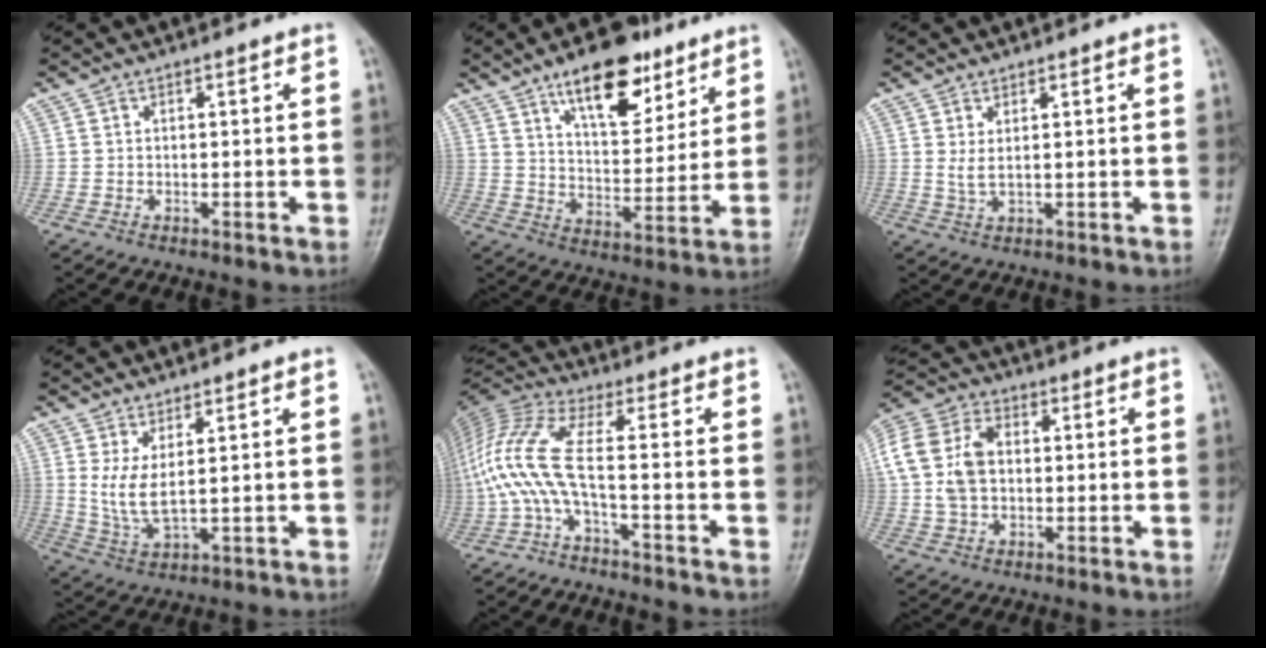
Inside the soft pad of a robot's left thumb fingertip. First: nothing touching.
{"total": 15.6, "force": [9.6, 7.0, 10.2], "torque": [-0.115, -0.047, 0.155]}
{"total": 2.4, "force": [0.6, 0.7, 2.2], "torque": [-0.050, -0.004, 0.020]}
{"total": 5.8, "force": [1.5, 1.7, 5.3], "torque": [-0.119, -0.019, 0.041]}
{"total": 10.3, "force": [-2.9, 1.1, 9.8], "torque": [-0.249, 0.049, -0.067]}
{"total": 13.9, "force": [1.2, 9.9, 9.7], "torque": [-0.206, 0.023, 0.019]}